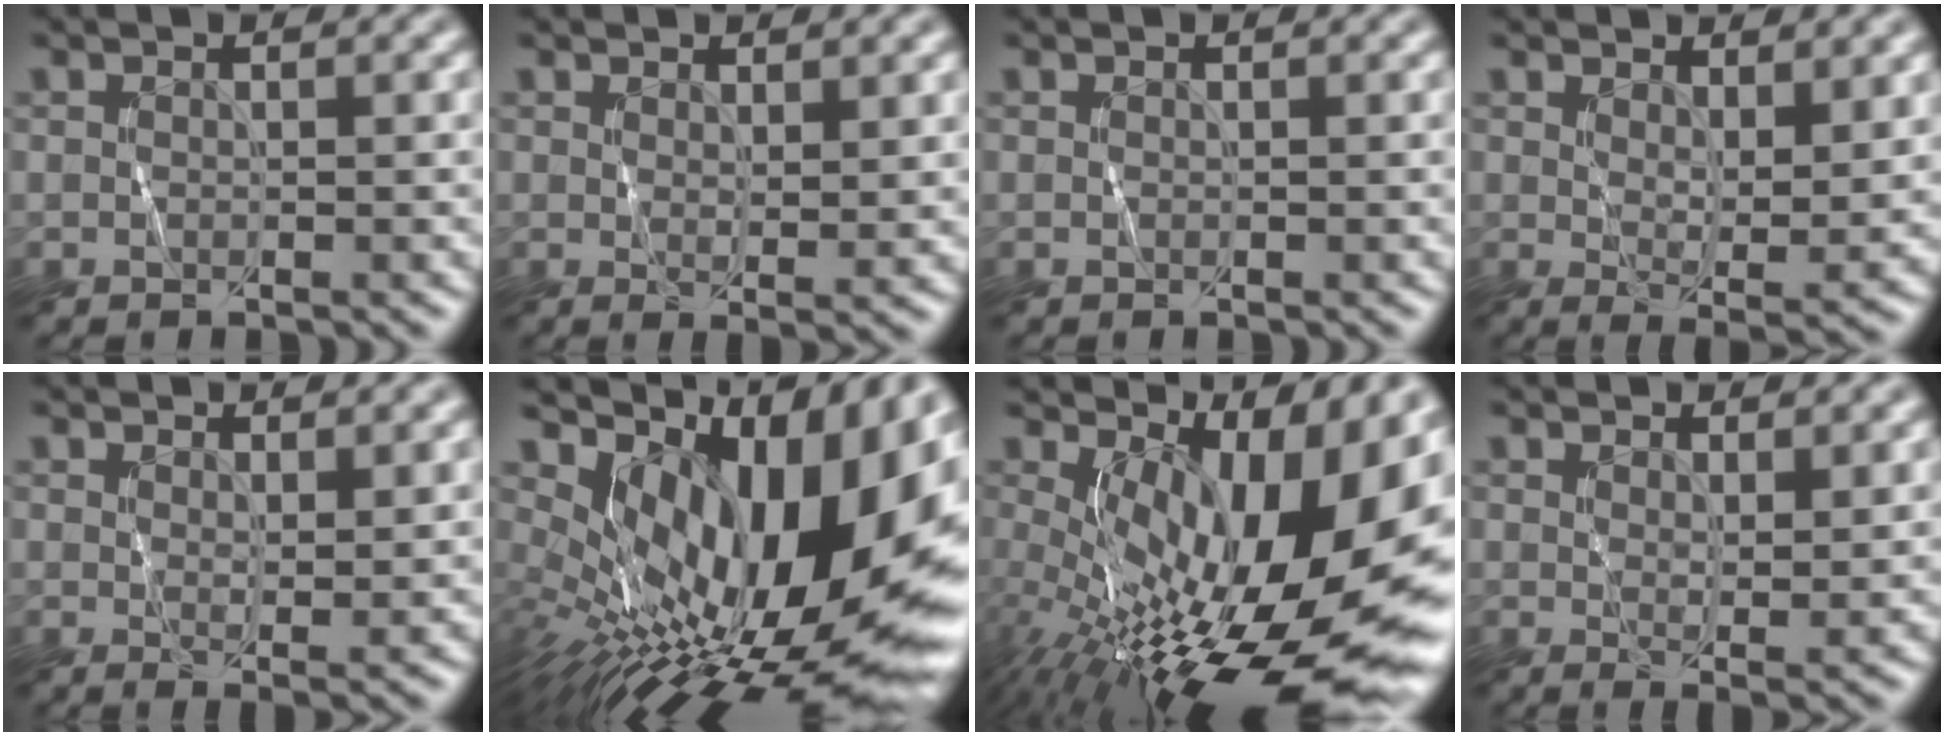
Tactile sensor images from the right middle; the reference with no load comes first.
{"total": 1.7, "force": [1.1, 0.3, 1.2], "torque": [-0.020, -0.007, 0.020]}
{"total": 0.0}
{"total": 3.9, "force": [1.8, 1.2, 3.2], "torque": [-0.057, -0.014, 0.034]}
{"total": 2.0, "force": [1.2, 0.4, 1.5], "torque": [-0.024, -0.009, 0.023]}
{"total": 19.1, "force": [3.0, 9.0, 16.6], "torque": [-0.235, 0.025, 0.042]}
{"total": 17.7, "force": [-0.3, 7.8, 15.9], "torque": [-0.226, -0.012, -0.002]}
{"total": 2.3, "force": [1.3, 0.6, 1.8], "torque": [-0.030, -0.010, 0.025]}